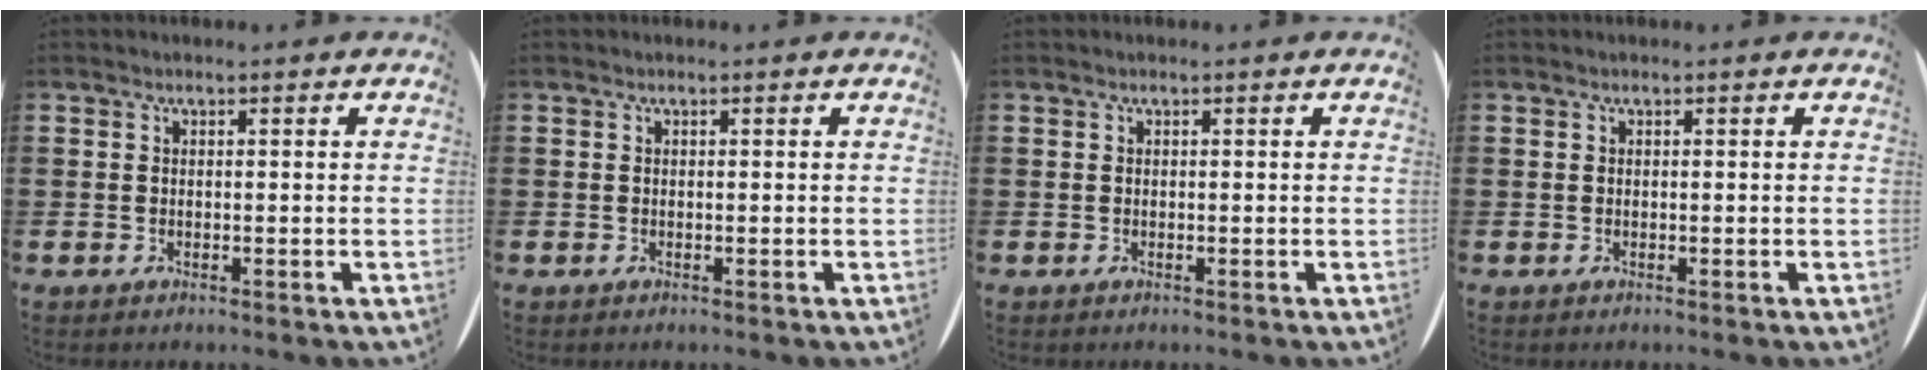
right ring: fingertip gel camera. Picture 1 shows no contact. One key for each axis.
{"total": 0.0}
{"total": 0.0}
{"total": 0.0}